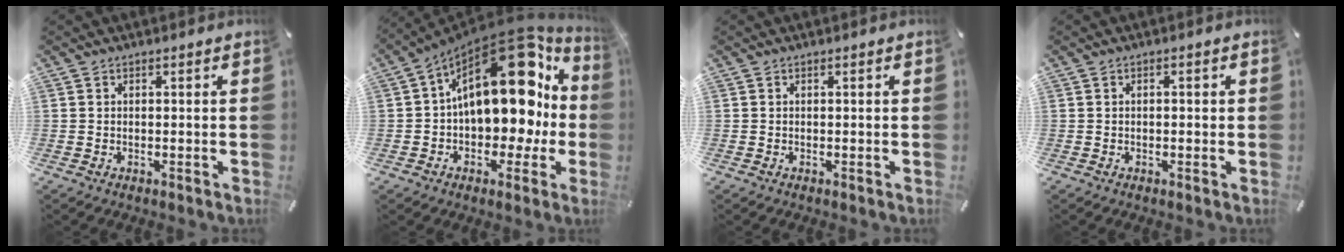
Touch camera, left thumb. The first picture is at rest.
{"total": 23.9, "force": [6.4, 13.8, 18.5], "torque": [-0.272, -0.047, 0.107]}
{"total": 0.0}
{"total": 0.7, "force": [-0.2, 0.4, 0.6], "torque": [-0.011, 0.002, -0.005]}